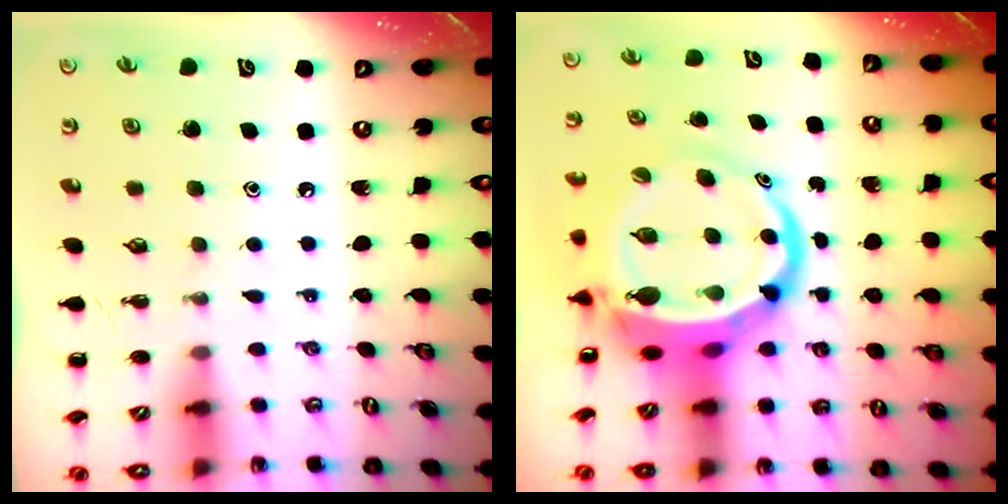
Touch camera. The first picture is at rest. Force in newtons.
{"total": 10.7, "press": 10.3, "slide": 2.7}